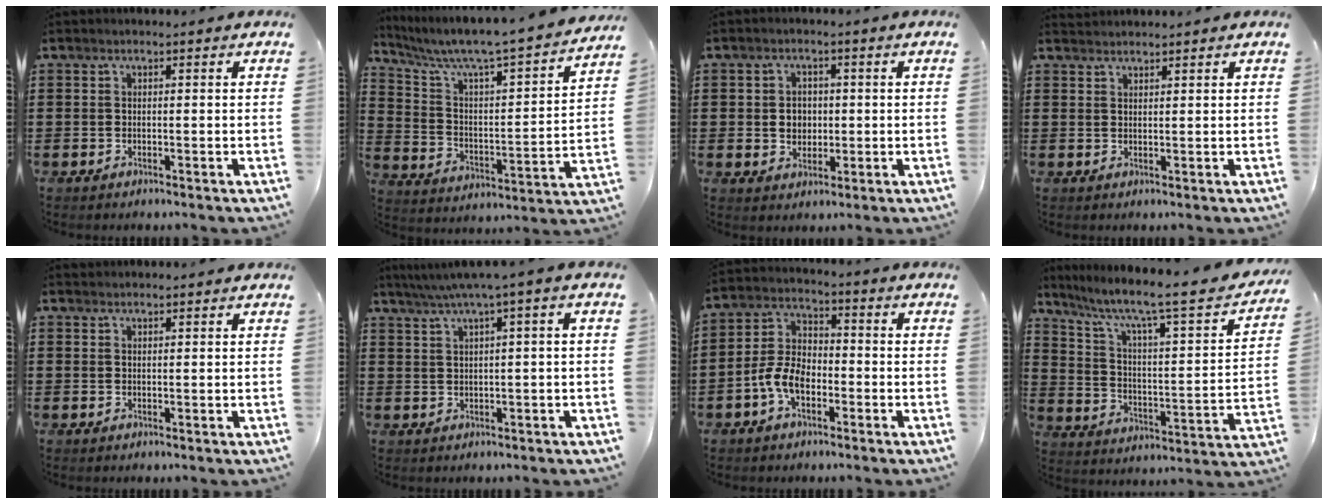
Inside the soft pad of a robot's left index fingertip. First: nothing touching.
{"total": 5.7, "force": [5.1, 0.1, 2.6], "torque": [-0.078, -0.054, 0.078]}
{"total": 3.2, "force": [0.0, 2.8, 1.6], "torque": [-0.033, 0.005, -0.005]}
{"total": 1.4, "force": [1.4, 0.1, -0.1], "torque": [-0.002, 0.002, 0.028]}
{"total": 0.9, "force": [0.9, 0.1, 0.0], "torque": [-0.003, 0.000, 0.018]}
{"total": 3.1, "force": [0.8, -0.4, 2.9], "torque": [-0.056, -0.005, 0.010]}
{"total": 6.3, "force": [-2.8, 3.6, 4.4], "torque": [-0.118, 0.002, -0.062]}
{"total": 6.8, "force": [4.8, 0.9, 4.8], "torque": [-0.114, -0.038, 0.068]}